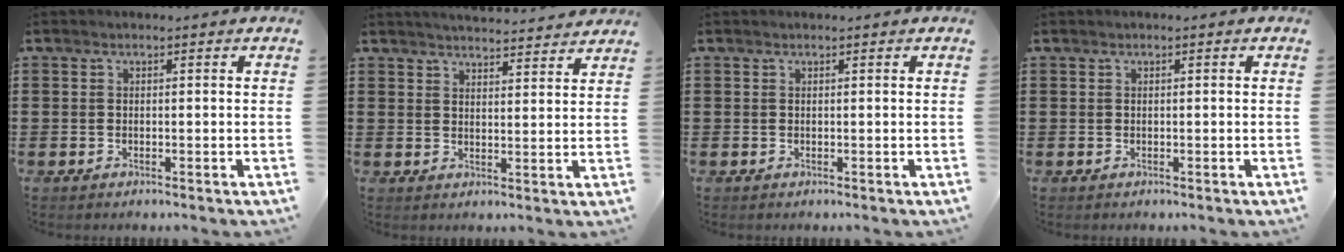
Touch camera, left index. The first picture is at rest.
{"total": 3.6, "force": [3.5, -0.5, 0.3], "torque": [-0.017, -0.019, 0.062]}
{"total": 0.0}
{"total": 0.0}